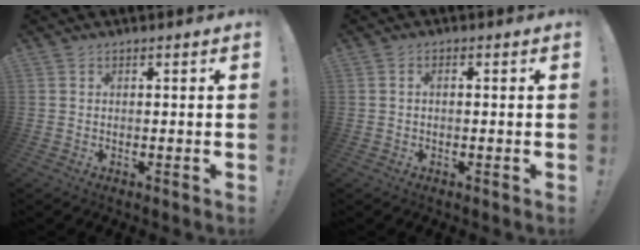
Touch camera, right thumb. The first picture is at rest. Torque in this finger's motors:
{"motor_torque": [-0.16, -0.17, -0.03, 0.26, 0.07]}